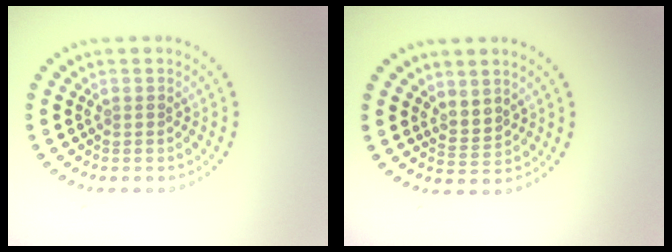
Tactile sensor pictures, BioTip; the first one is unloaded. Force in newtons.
{"total": 1.7, "press": 1.4, "slide": 1.0}